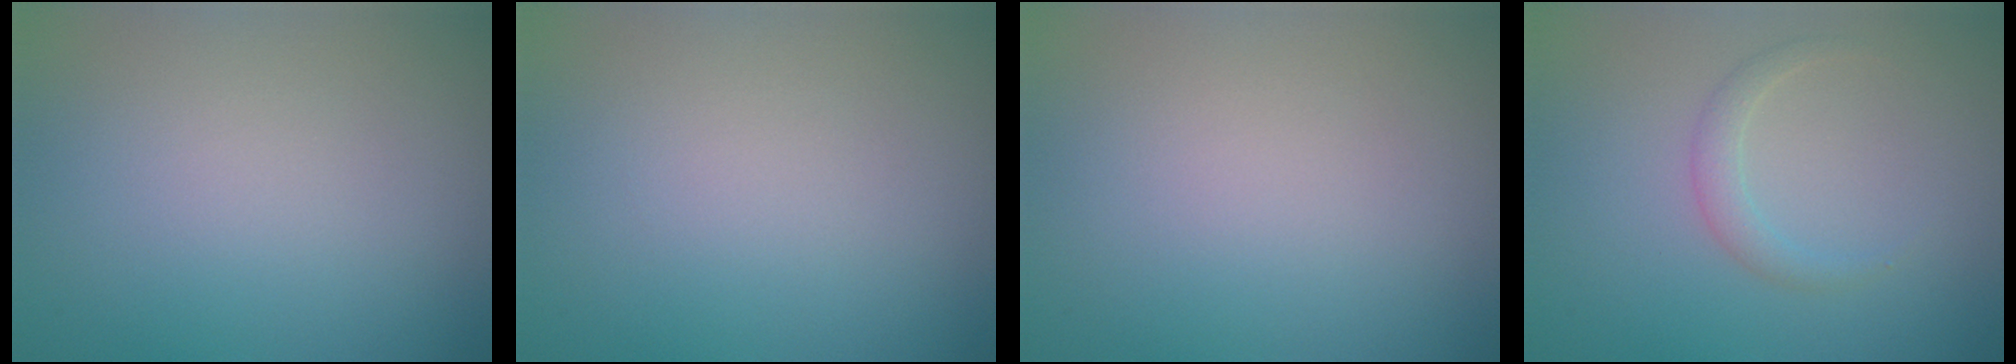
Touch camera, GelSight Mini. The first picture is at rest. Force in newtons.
{"total": 0.0}
{"total": 0.0}
{"total": 1.4, "press": 1.4, "slide": 0.1}